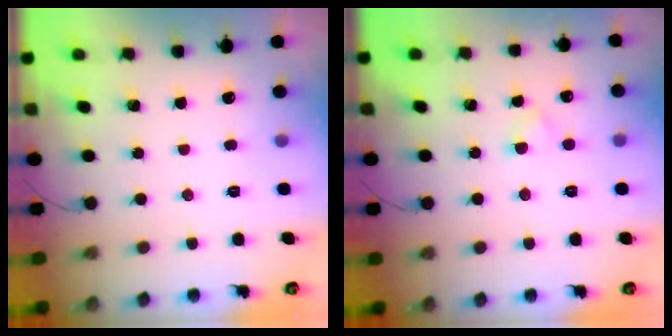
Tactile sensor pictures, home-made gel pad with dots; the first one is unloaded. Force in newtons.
{"total": 2.7, "press": 2.5, "slide": 1.1}